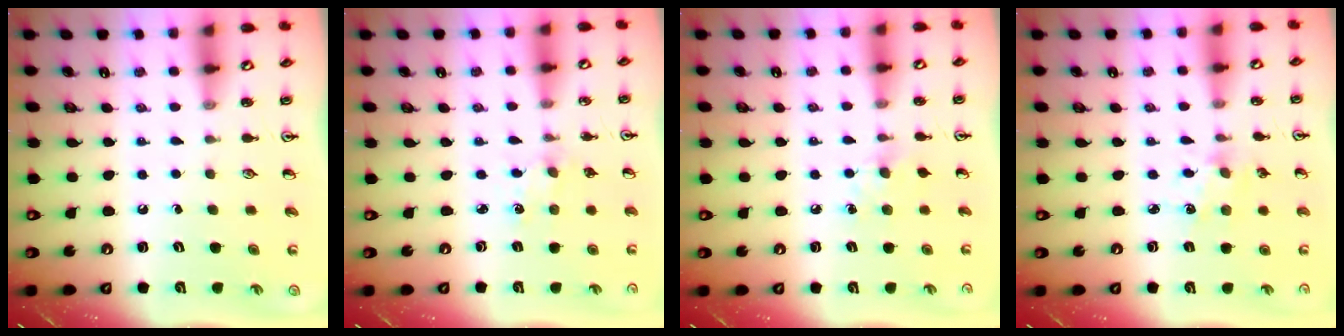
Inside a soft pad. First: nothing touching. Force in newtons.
{"total": 2.0, "press": 2.0, "slide": 0.3}
{"total": 6.3, "press": 6.2, "slide": 0.8}
{"total": 3.5, "press": 3.4, "slide": 0.3}